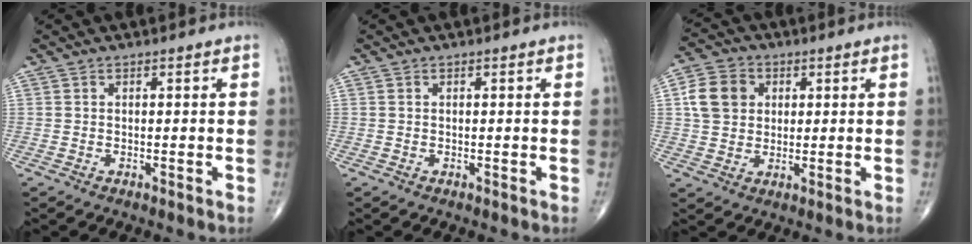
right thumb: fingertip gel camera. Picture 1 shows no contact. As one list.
[{"total": 0.0}, {"total": 8.6, "force": [1.9, 7.2, 4.3], "torque": [-0.061, 0.004, 0.029]}]